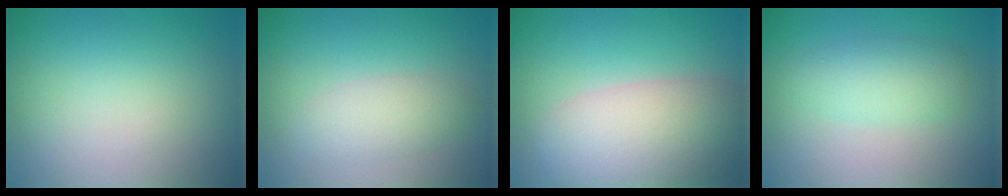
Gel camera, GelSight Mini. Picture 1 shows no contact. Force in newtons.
{"total": 2.5, "press": 2.5, "slide": 0.1}
{"total": 7.6, "press": 7.6, "slide": 0.4}
{"total": 2.9, "press": 2.9, "slide": 0.1}